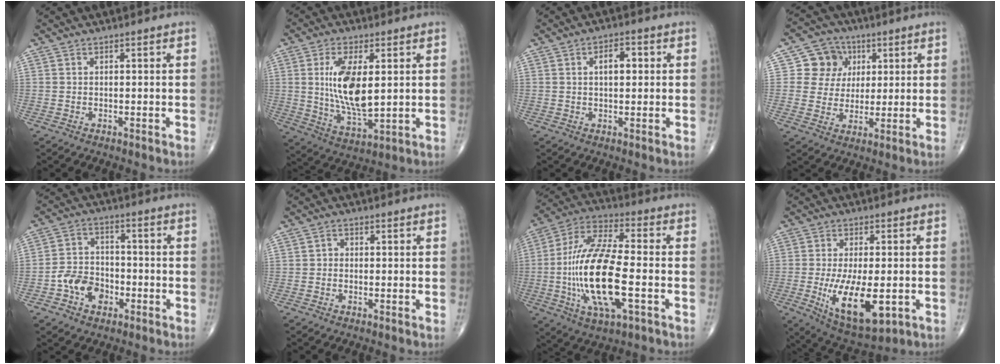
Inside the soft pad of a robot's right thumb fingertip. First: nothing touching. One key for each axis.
{"total": 14.8, "fx": 2.2, "fy": 6.3, "fz": 13.2, "tx": -0.242, "ty": -0.024, "tz": 0.052}
{"total": 4.4, "fx": 0.9, "fy": 2.3, "fz": 3.6, "tx": -0.047, "ty": 0.006, "tz": 0.010}
{"total": 8.6, "fx": 2.6, "fy": 7.9, "fz": 2.2, "tx": 0.008, "ty": 0.000, "tz": 0.041}
{"total": 8.1, "fx": -3.2, "fy": 5.9, "fz": 4.5, "tx": -0.056, "ty": 0.031, "tz": -0.061}
{"total": 1.1, "fx": -0.3, "fy": 1.0, "fz": 0.5, "tx": 0.002, "ty": 0.004, "tz": -0.010}
{"total": 20.7, "fx": -3.8, "fy": 7.2, "fz": 19.1, "tx": -0.394, "ty": 0.021, "tz": -0.065}
{"total": 14.1, "fx": -3.4, "fy": 5.9, "fz": 12.3, "tx": -0.207, "ty": -0.017, "tz": -0.039}